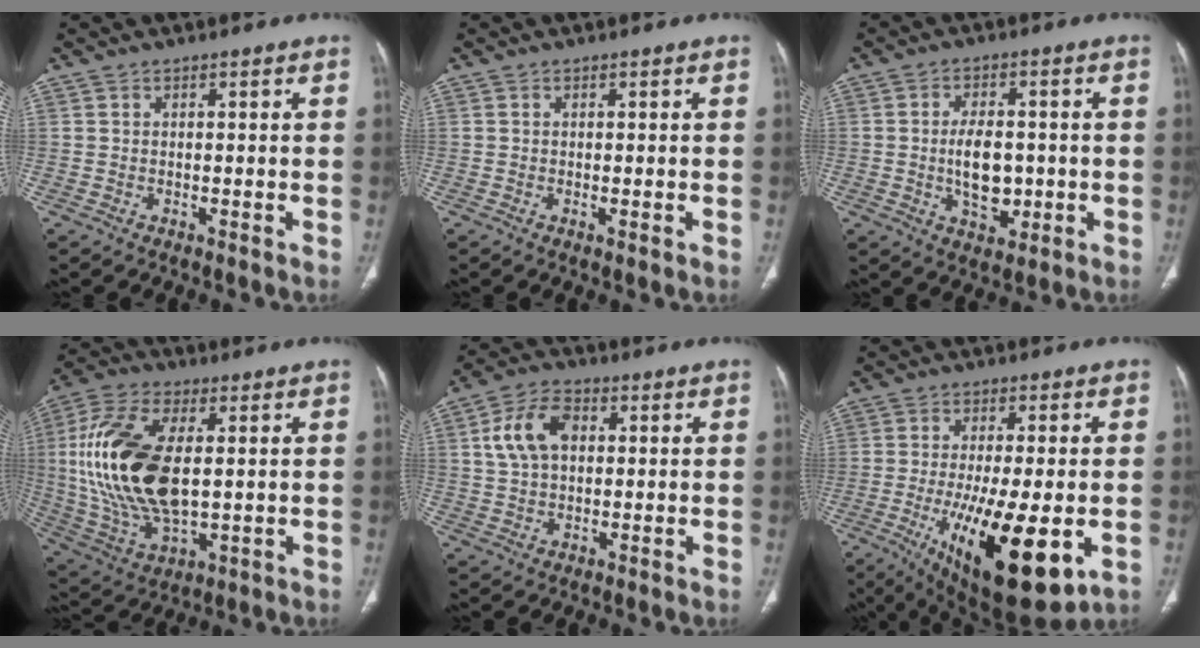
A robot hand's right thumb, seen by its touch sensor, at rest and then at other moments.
{"total": 1.0, "force": [-0.2, 0.2, 0.9], "torque": [-0.018, -0.004, -0.001]}
{"total": 8.1, "force": [-0.7, 5.0, 6.4], "torque": [-0.091, 0.002, -0.007]}
{"total": 22.0, "force": [1.9, 11.3, 18.7], "torque": [-0.396, -0.010, 0.041]}
{"total": 9.3, "force": [2.1, 6.1, 6.7], "torque": [-0.124, 0.015, 0.036]}
{"total": 20.1, "force": [-5.7, 6.6, 18.1], "torque": [-0.295, -0.025, -0.069]}